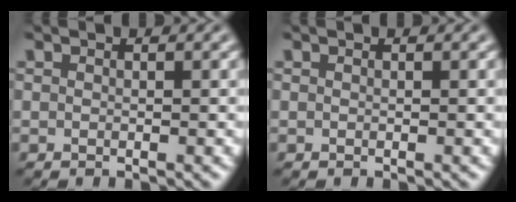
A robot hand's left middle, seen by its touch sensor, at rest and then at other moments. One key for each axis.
{"total": 0.0}